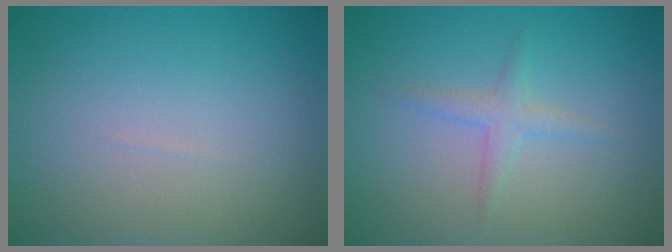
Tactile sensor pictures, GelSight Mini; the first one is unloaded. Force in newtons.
{"total": 1.7, "press": 1.7, "slide": 0.1}